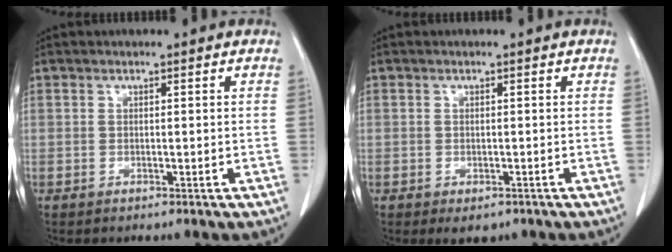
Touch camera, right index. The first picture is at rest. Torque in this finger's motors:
{"motor_torque": [-0.07, -0.05, -0.25, -0.08]}